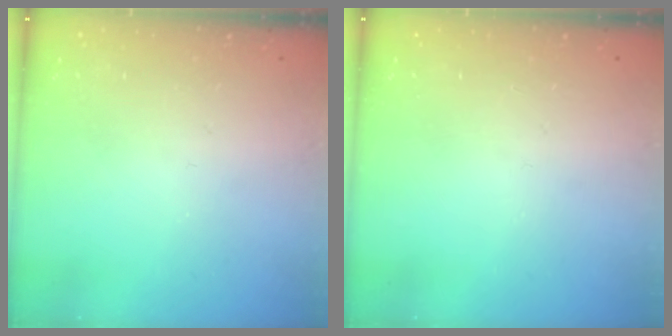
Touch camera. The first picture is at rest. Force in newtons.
{"total": 0.0}